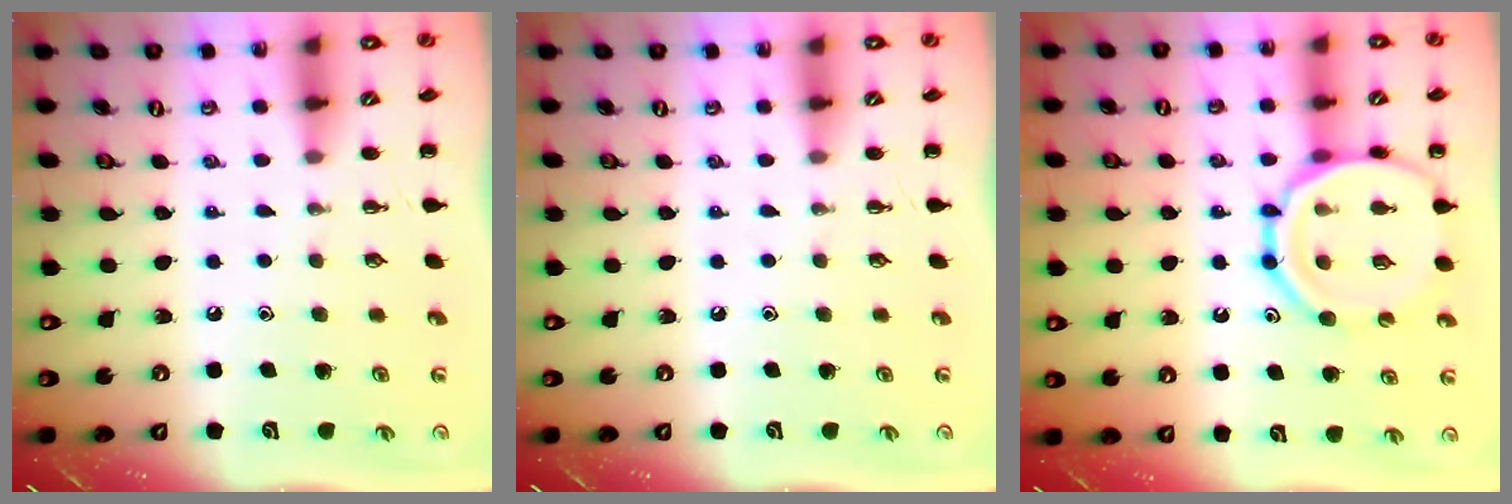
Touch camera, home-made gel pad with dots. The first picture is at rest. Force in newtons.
{"total": 0.0}
{"total": 16.4, "press": 16.3, "slide": 2.5}